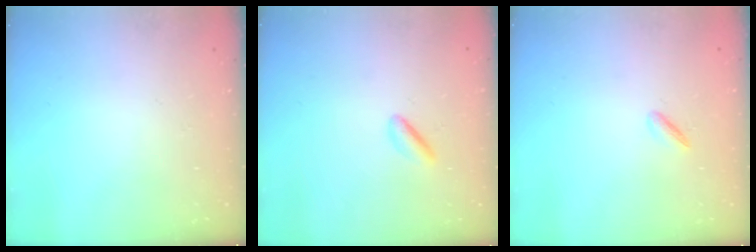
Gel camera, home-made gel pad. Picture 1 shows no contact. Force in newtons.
{"total": 2.1, "press": 1.9, "slide": 0.9}
{"total": 2.1, "press": 1.9, "slide": 0.8}